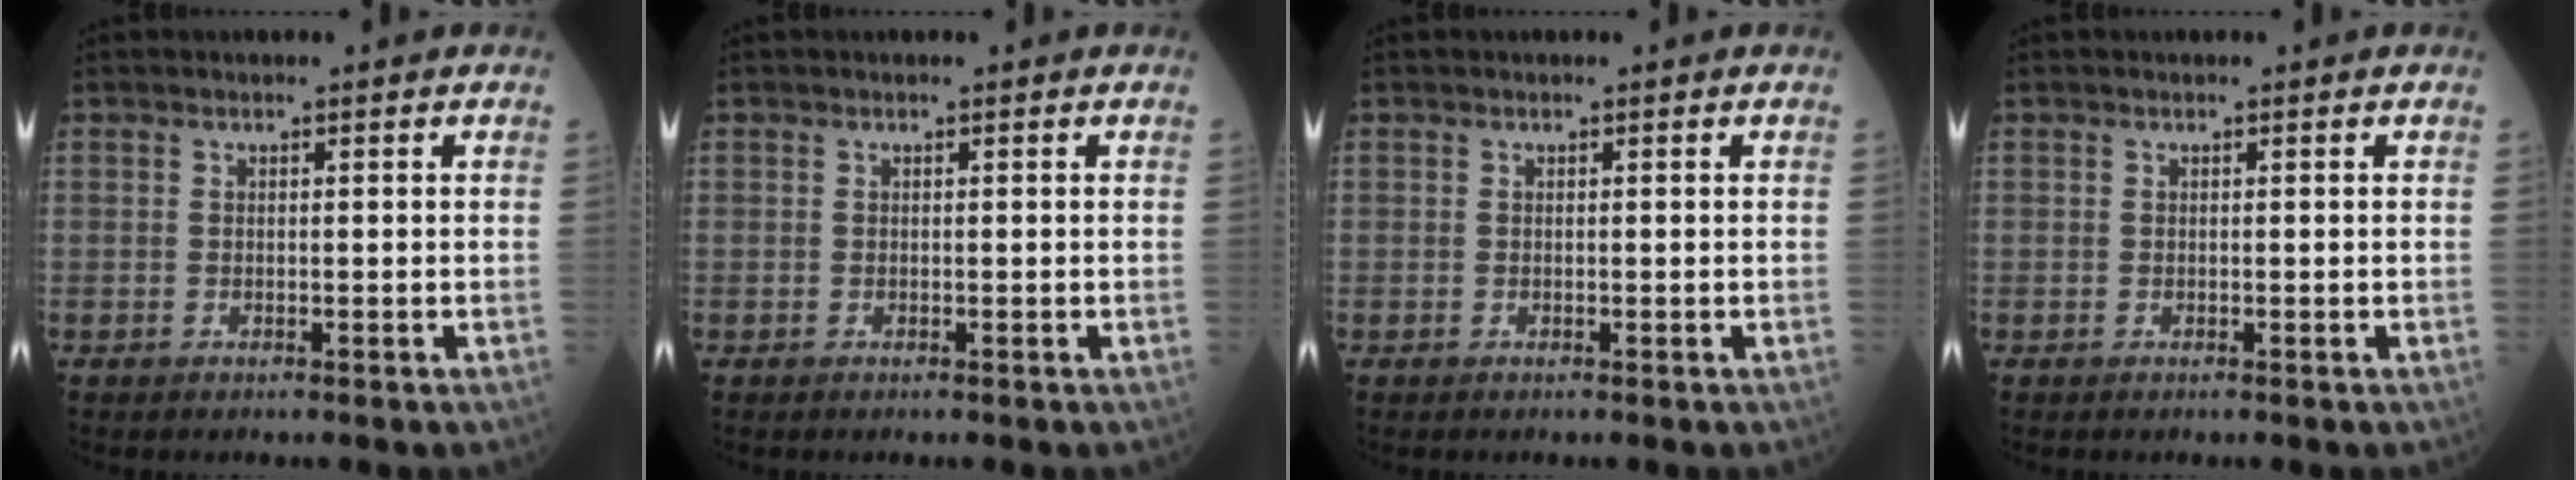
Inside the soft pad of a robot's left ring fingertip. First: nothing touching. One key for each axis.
{"total": 0.0}
{"total": 0.0}
{"total": 0.0}